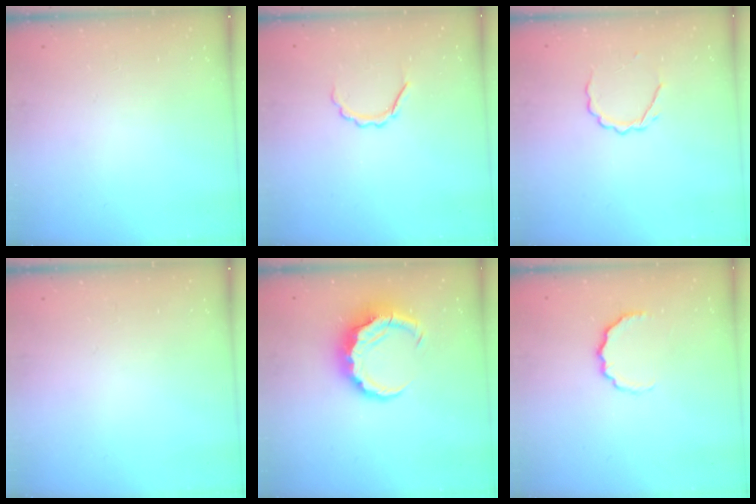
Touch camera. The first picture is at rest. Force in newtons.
{"total": 3.6, "press": 3.6, "slide": 0.6}
{"total": 4.7, "press": 4.6, "slide": 0.8}
{"total": 0.0}
{"total": 8.4, "press": 8.3, "slide": 1.3}
{"total": 6.5, "press": 6.4, "slide": 1.1}